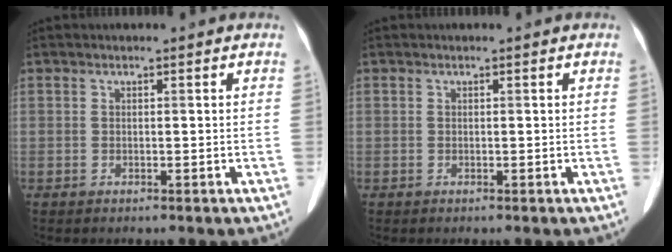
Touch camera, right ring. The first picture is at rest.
{"total": 0.0}